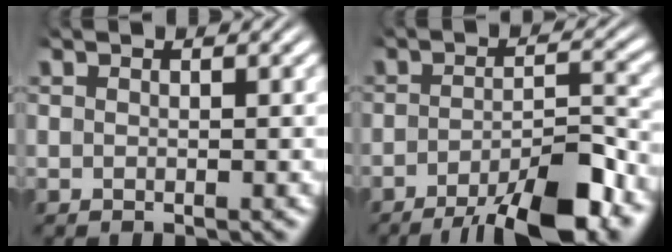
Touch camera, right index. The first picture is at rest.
{"total": 8.3, "force": [-5.9, 2.0, 5.5], "torque": [-0.074, -0.012, -0.089]}